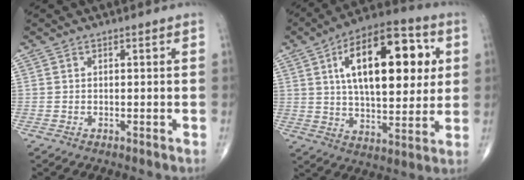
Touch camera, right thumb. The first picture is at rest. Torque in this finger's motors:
{"motor_torque": [0.17, 4.52, 1.71, 1.06, 0.18]}